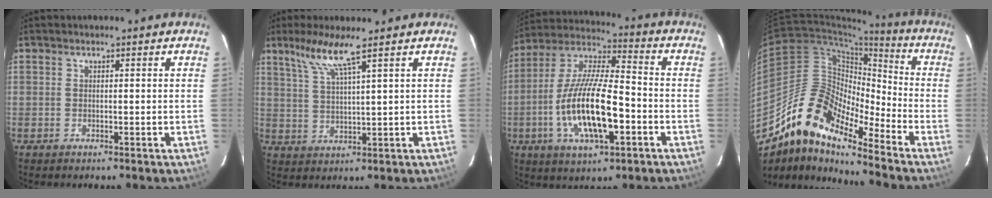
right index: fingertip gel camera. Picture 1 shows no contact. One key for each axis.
{"total": 6.3, "fx": 4.4, "fy": -0.6, "fz": 4.5, "tx": -0.090, "ty": 0.000, "tz": 0.091}
{"total": 18.0, "fx": -5.2, "fy": 5.6, "fz": 16.3, "tx": -0.324, "ty": -0.007, "tz": -0.096}
{"total": 15.0, "fx": -11.9, "fy": 3.9, "fz": 8.1, "tx": -0.127, "ty": 0.001, "tz": -0.242}